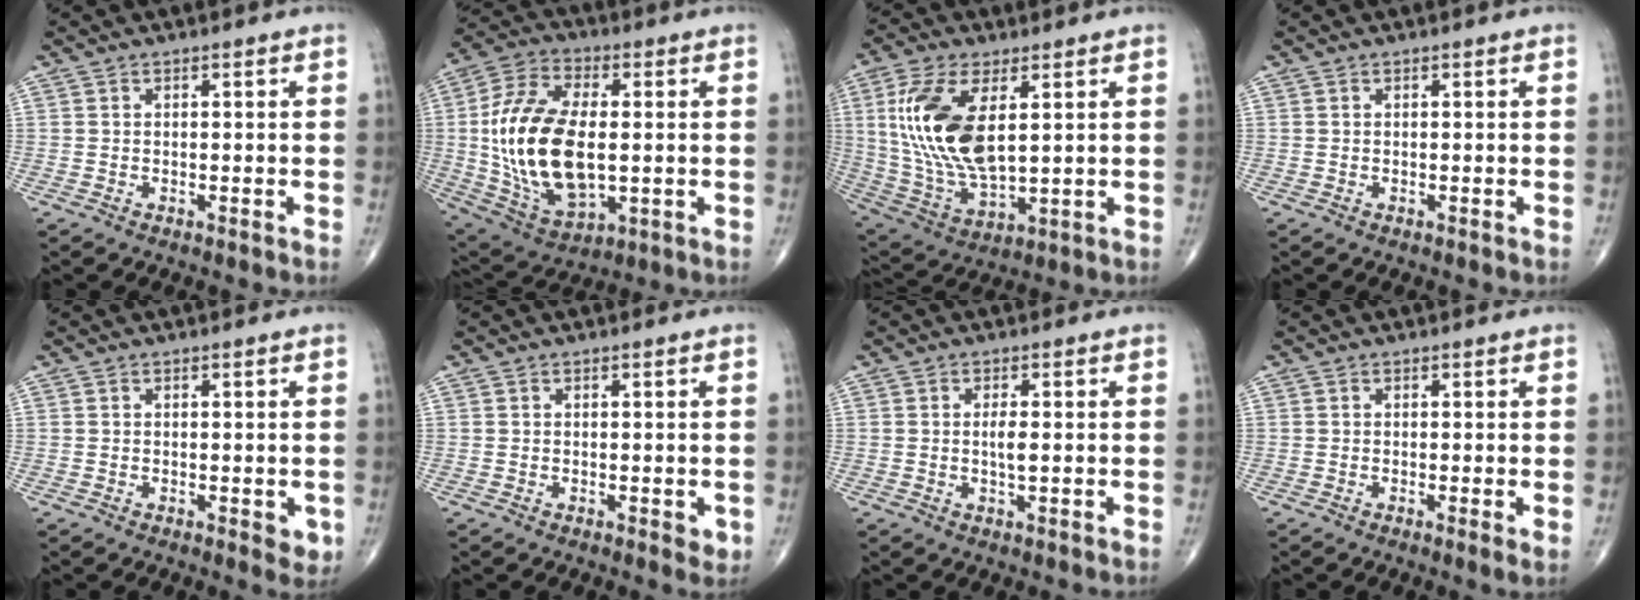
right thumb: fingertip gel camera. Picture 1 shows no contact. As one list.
[{"total": 21.7, "force": [-0.1, 11.6, 18.3], "torque": [-0.363, -0.003, 0.009]}, {"total": 17.8, "force": [4.0, 8.4, 15.2], "torque": [-0.317, -0.019, 0.086]}, {"total": 0.0}, {"total": 2.8, "force": [-0.5, 1.4, 2.4], "torque": [-0.016, -0.005, -0.006]}, {"total": 1.9, "force": [-0.3, 1.0, 1.6], "torque": [-0.012, -0.004, -0.005]}, {"total": 2.5, "force": [0.1, 0.7, 2.4], "torque": [-0.047, -0.003, 0.001]}, {"total": 1.8, "force": [0.0, 0.3, 1.8], "torque": [-0.034, -0.008, -0.006]}]